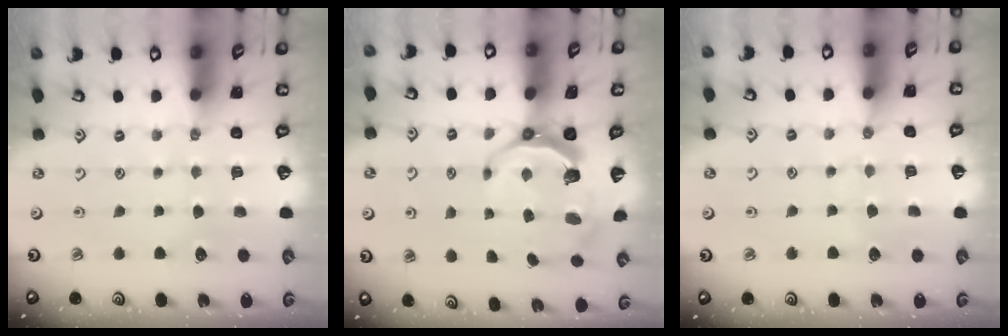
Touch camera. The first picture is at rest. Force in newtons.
{"total": 8.4, "press": 7.2, "slide": 4.3}
{"total": 5.2, "press": 5.2, "slide": 0.4}